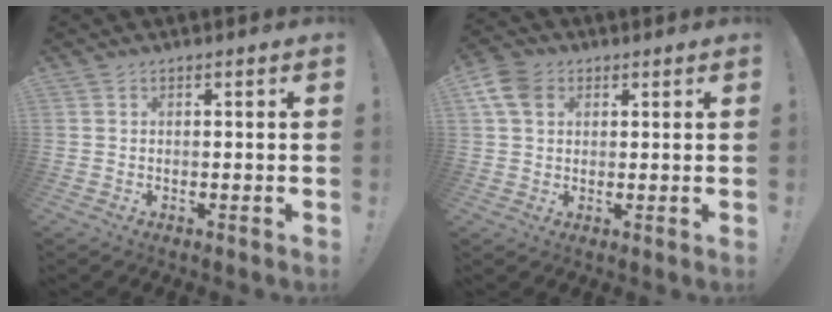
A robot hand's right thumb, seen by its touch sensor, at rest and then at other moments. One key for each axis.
{"total": 8.1, "fx": 3.6, "fy": 5.8, "fz": 4.3, "tx": -0.088, "ty": -0.007, "tz": 0.071}